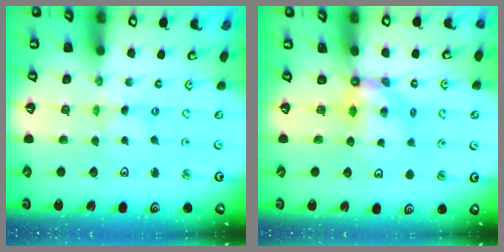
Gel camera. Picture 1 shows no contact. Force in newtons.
{"total": 5.2, "press": 5.1, "slide": 0.2}